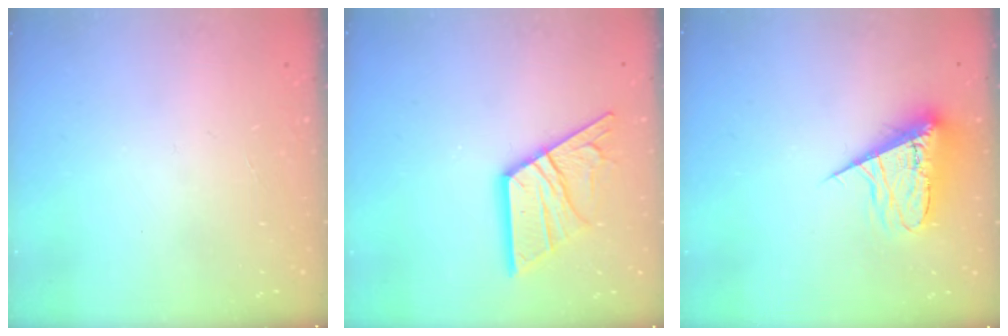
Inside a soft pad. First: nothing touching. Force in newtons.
{"total": 15.9, "press": 15.9, "slide": 1.4}
{"total": 9.5, "press": 9.4, "slide": 0.7}